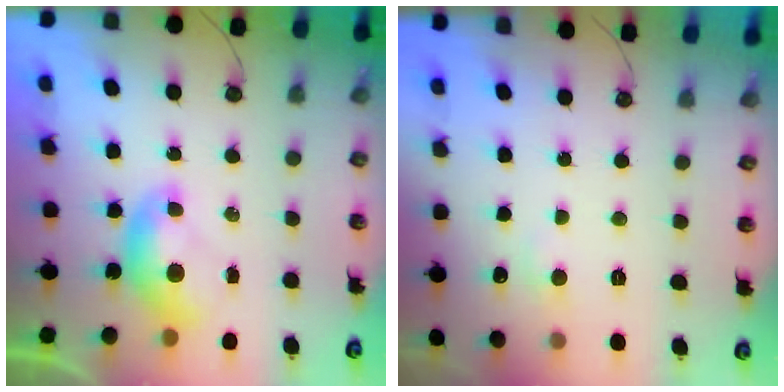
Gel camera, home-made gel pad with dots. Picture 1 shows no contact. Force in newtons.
{"total": 1.5, "press": 1.4, "slide": 0.6}